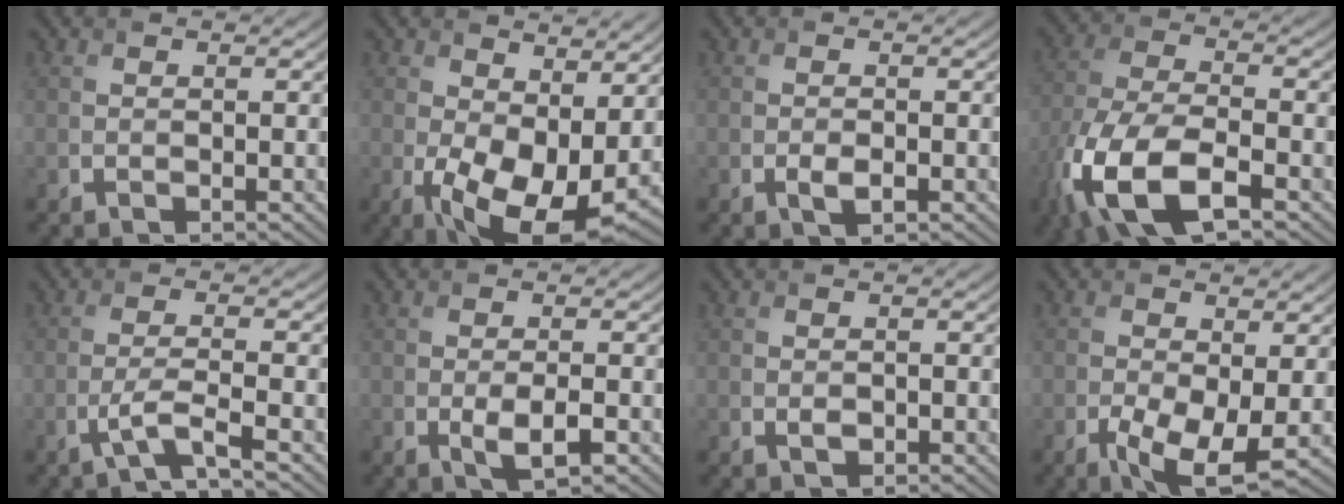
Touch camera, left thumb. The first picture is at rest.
{"total": 10.6, "force": [-0.2, 6.2, 8.6], "torque": [-0.166, -0.032, 0.007]}
{"total": 1.7, "force": [-0.7, 0.9, 1.3], "torque": [-0.025, -0.005, -0.013]}
{"total": 12.9, "force": [-6.7, 5.2, 9.6], "torque": [-0.219, -0.023, -0.144]}
{"total": 3.4, "force": [-1.9, 0.3, 2.8], "torque": [-0.050, 0.011, -0.054]}
{"total": 2.9, "force": [-0.8, 1.1, 2.5], "torque": [-0.052, -0.010, -0.010]}
{"total": 0.9, "force": [-0.2, 0.6, 0.6], "torque": [-0.011, -0.005, -0.003]}
{"total": 6.2, "force": [-2.0, 2.6, 5.2], "torque": [-0.112, -0.016, -0.036]}